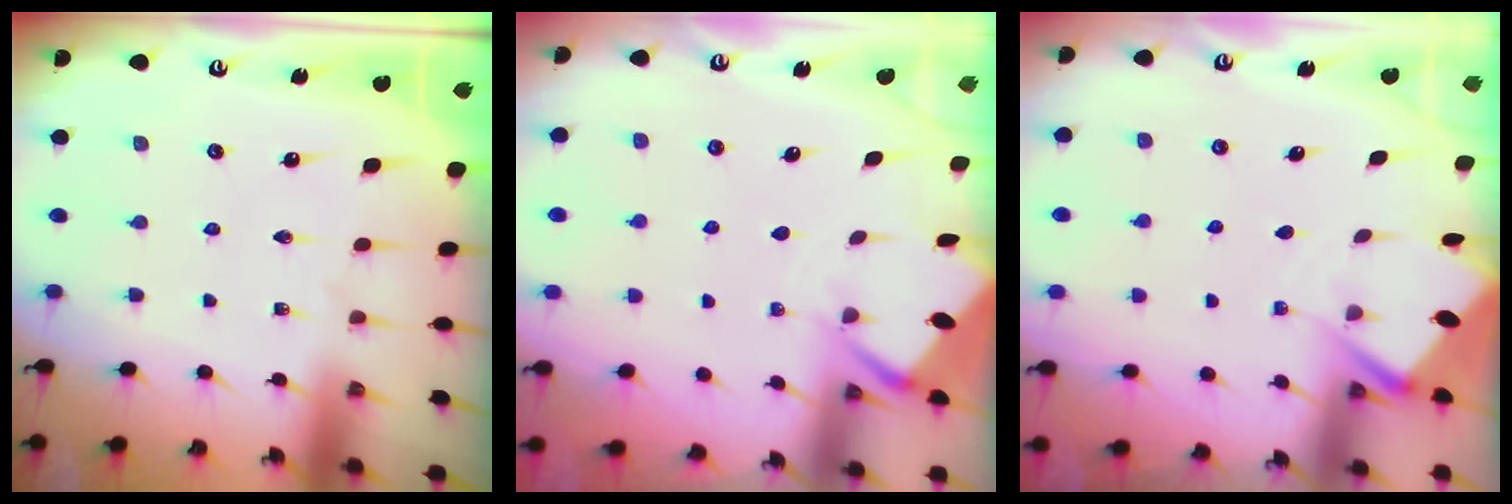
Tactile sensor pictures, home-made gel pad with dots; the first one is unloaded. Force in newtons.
{"total": 2.9, "press": 2.8, "slide": 0.3}
{"total": 2.9, "press": 2.8, "slide": 0.4}